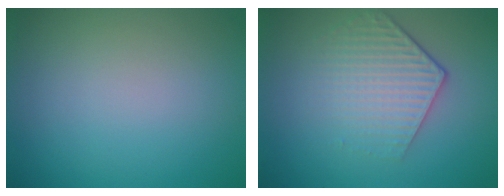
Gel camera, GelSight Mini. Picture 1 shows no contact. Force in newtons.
{"total": 4.3, "press": 3.1, "slide": 3.0}